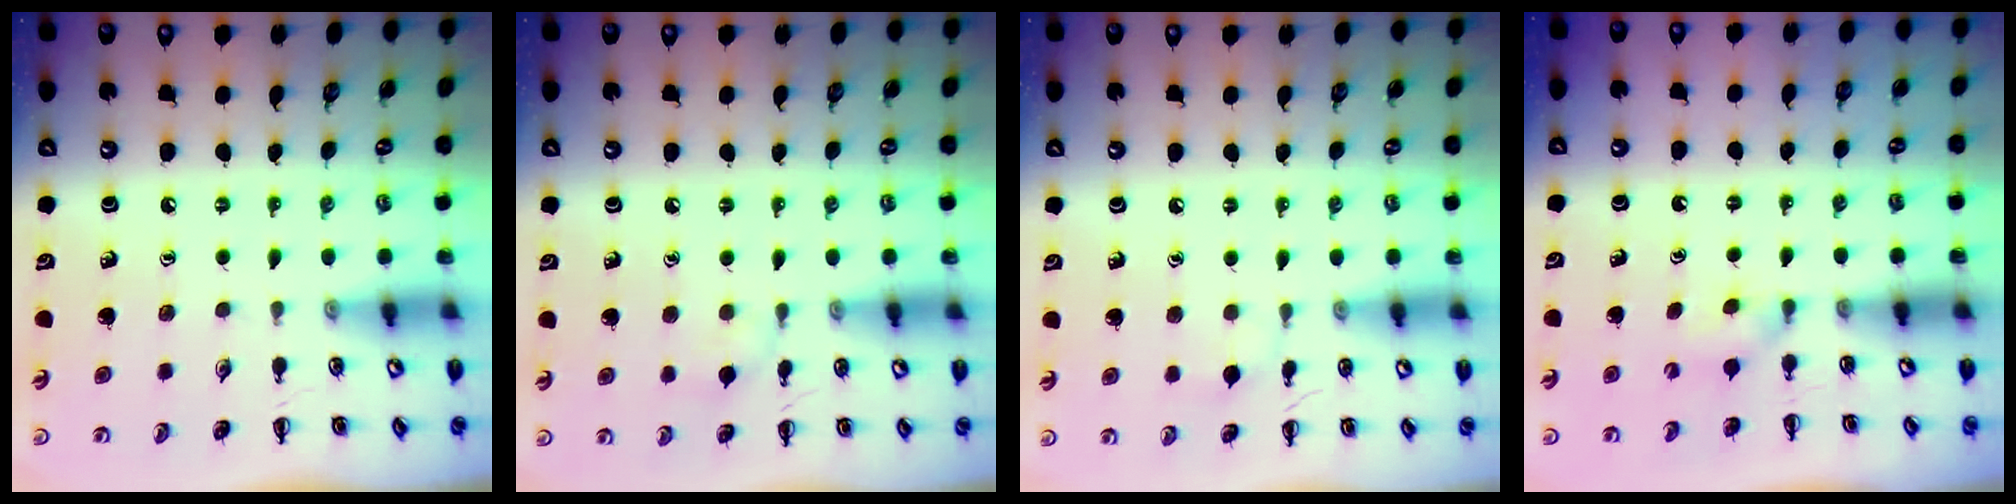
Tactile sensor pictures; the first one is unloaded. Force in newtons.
{"total": 5.2, "press": 4.8, "slide": 1.9}
{"total": 5.9, "press": 5.6, "slide": 1.9}
{"total": 2.4, "press": 2.2, "slide": 1.0}